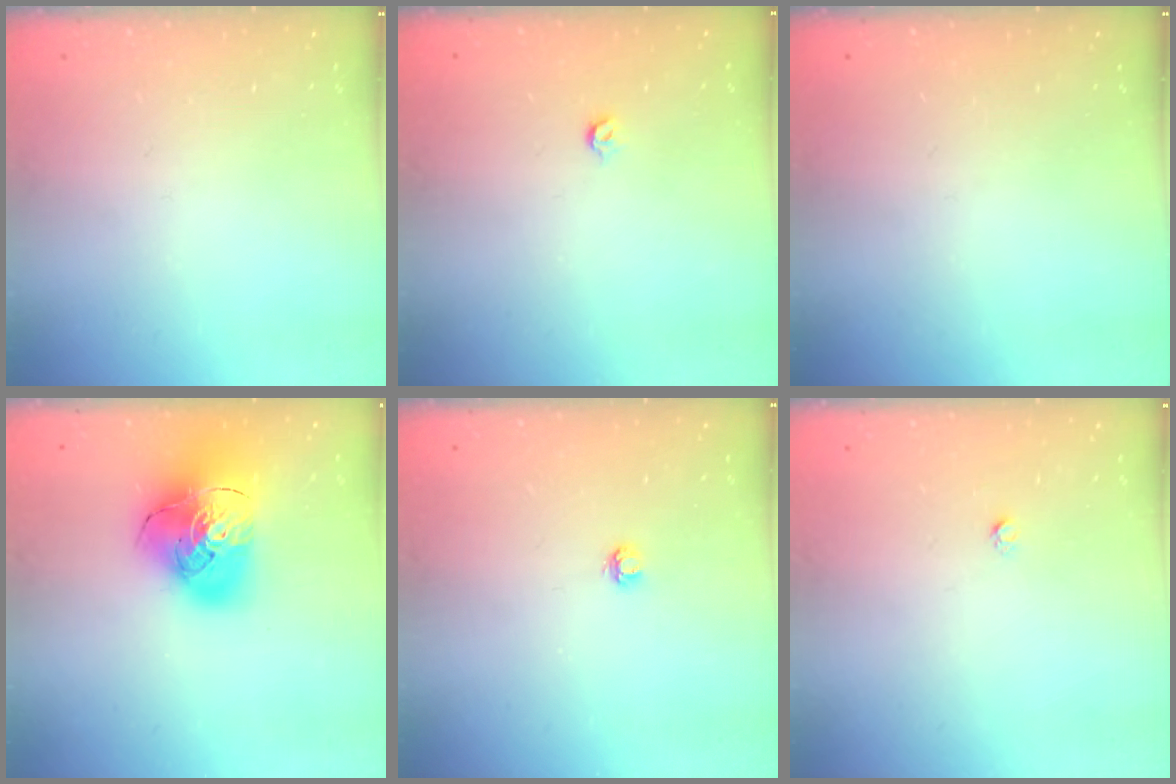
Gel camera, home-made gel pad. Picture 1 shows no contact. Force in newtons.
{"total": 3.6, "press": 3.6, "slide": 0.7}
{"total": 0.0}
{"total": 20.4, "press": 20.2, "slide": 2.5}
{"total": 3.2, "press": 3.2, "slide": 0.3}
{"total": 1.6, "press": 1.5, "slide": 0.1}